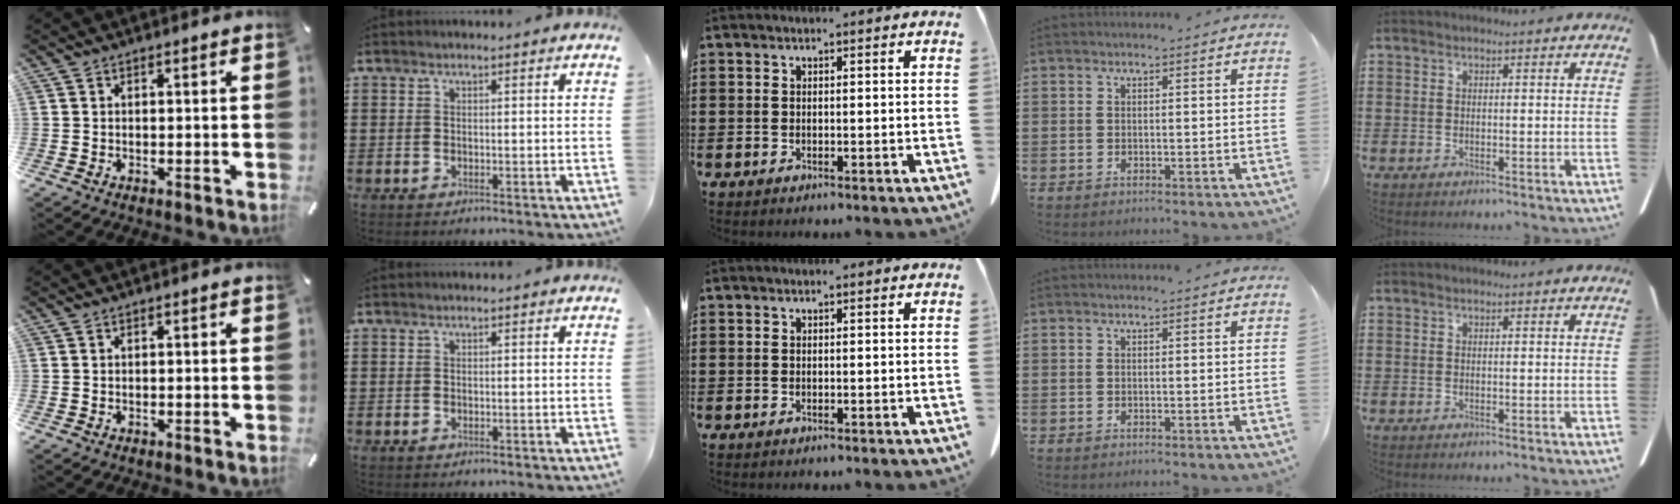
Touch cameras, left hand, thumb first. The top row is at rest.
{}